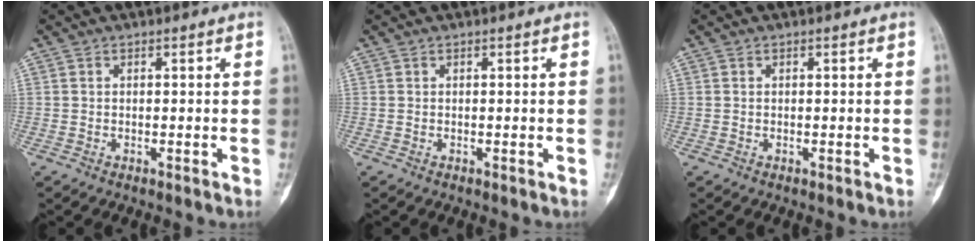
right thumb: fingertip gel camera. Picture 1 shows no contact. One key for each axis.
{"total": 0.0}
{"total": 0.0}